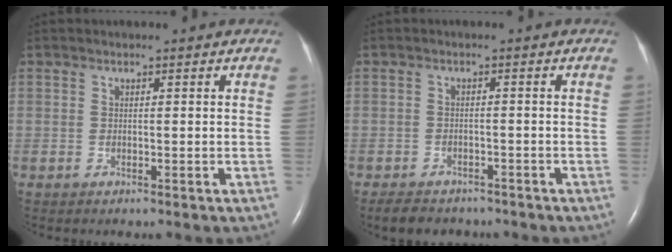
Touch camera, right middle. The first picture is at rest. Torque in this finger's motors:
{"motor_torque": [0.35, -0.32, 0.03, 0.01]}